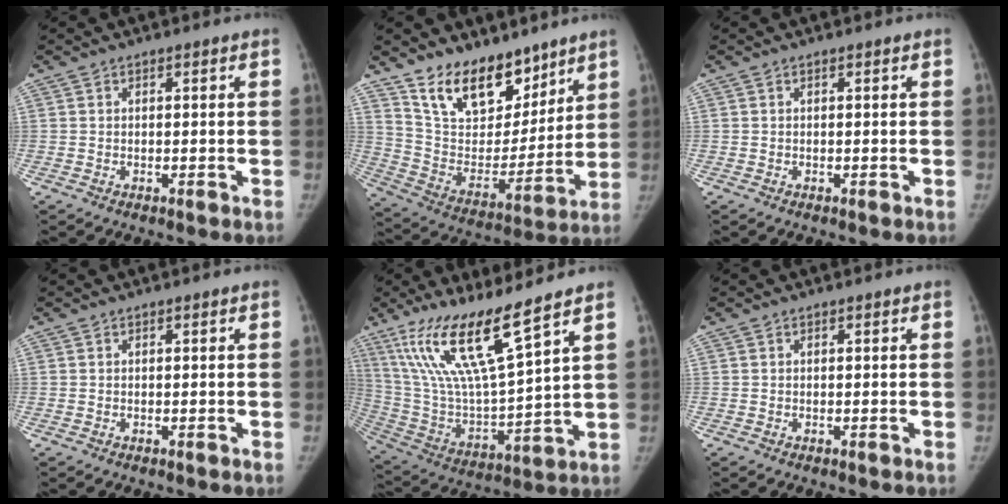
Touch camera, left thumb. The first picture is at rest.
{"total": 18.1, "force": [13.0, 9.4, 8.3], "torque": [-0.088, -0.078, 0.235]}
{"total": 0.0}
{"total": 0.0}
{"total": 18.7, "force": [12.2, 2.7, 13.9], "torque": [-0.258, -0.064, 0.241]}
{"total": 0.0}